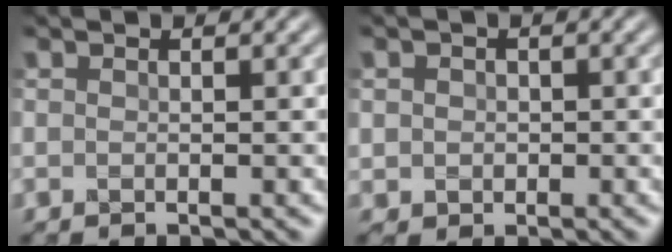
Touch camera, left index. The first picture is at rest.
{"total": 2.1, "force": [0.4, 2.0, 0.4], "torque": [0.014, 0.004, -0.013]}